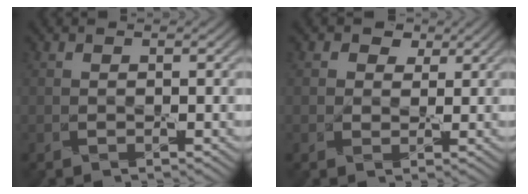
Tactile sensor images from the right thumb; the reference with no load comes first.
{"total": 3.5, "force": [1.9, 2.8, 1.0], "torque": [-0.027, 0.003, 0.018]}